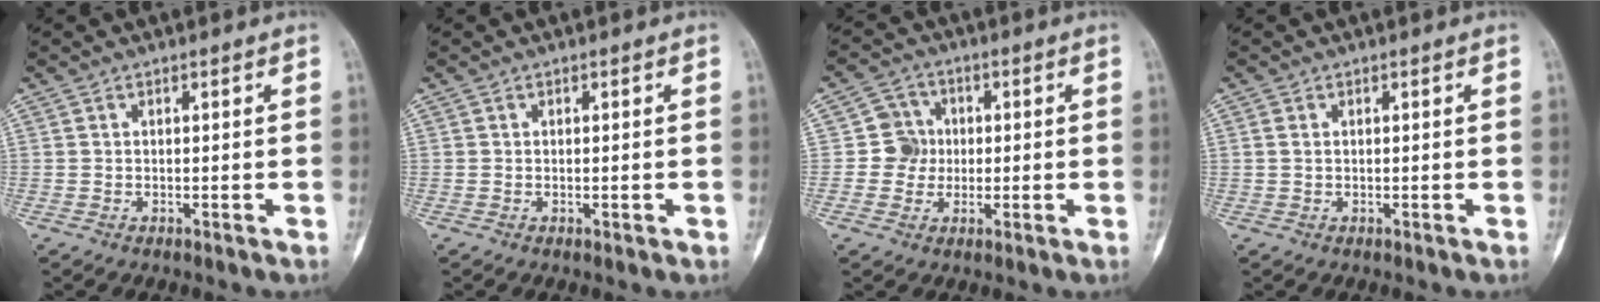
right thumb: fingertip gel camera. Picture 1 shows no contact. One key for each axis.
{"total": 0.7, "fx": -0.3, "fy": 0.1, "fz": 0.6, "tx": -0.008, "ty": -0.002, "tz": -0.002}
{"total": 5.5, "fx": -0.1, "fy": 5.5, "fz": 0.9, "tx": 0.024, "ty": 0.014, "tz": -0.009}
{"total": 1.0, "fx": 0.3, "fy": 0.6, "fz": 0.7, "tx": -0.018, "ty": 0.003, "tz": 0.009}